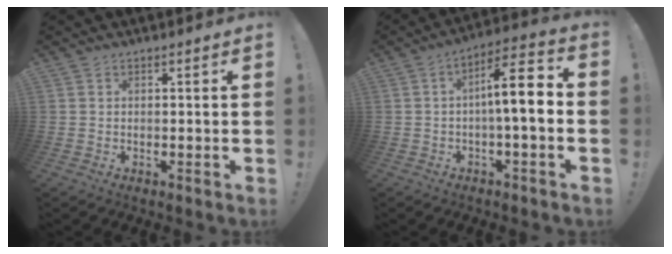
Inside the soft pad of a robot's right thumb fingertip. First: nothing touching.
{"total": 11.8, "force": [-0.3, 2.6, 11.5], "torque": [-0.184, 0.001, -0.012]}